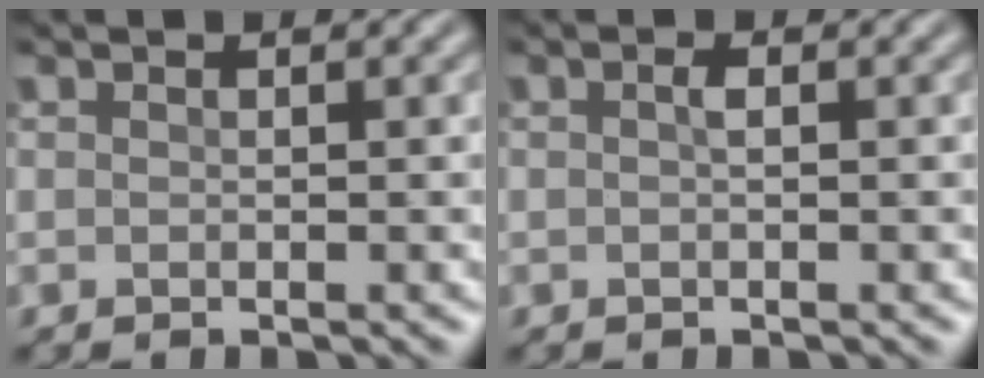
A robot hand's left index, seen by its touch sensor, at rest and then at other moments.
{"total": 0.6, "force": [-0.3, 0.2, 0.6], "torque": [-0.014, 0.002, -0.003]}